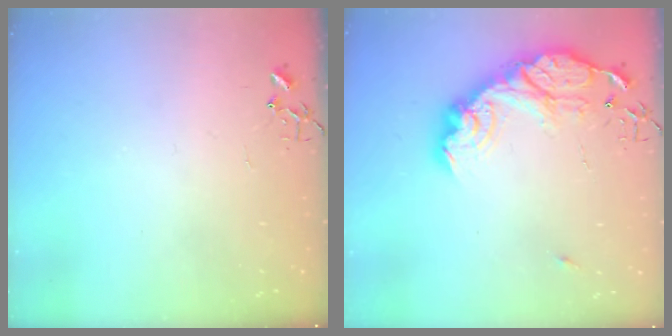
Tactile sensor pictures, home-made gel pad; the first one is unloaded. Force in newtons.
{"total": 17.8, "press": 17.8, "slide": 1.3}